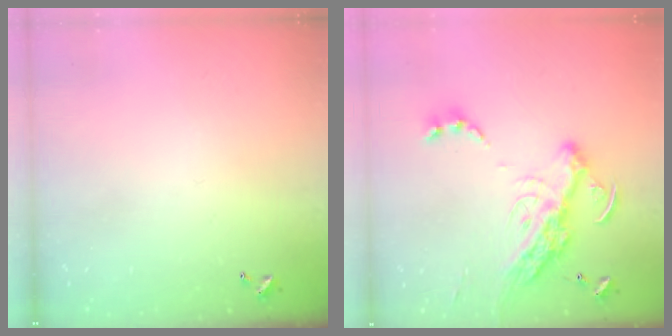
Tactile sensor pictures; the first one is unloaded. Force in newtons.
{"total": 21.4, "press": 21.3, "slide": 1.9}